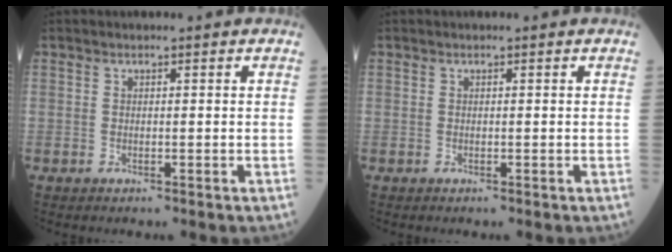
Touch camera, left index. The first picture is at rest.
{"total": 0.0}